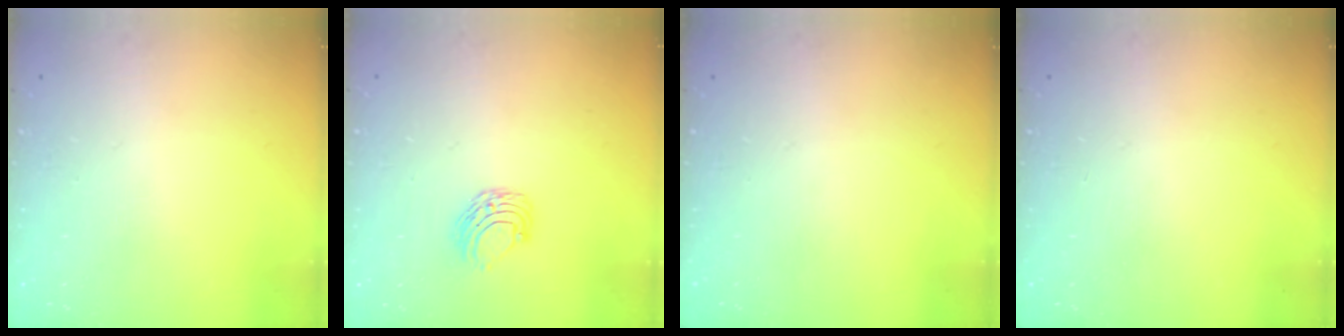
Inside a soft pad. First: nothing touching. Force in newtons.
{"total": 6.3, "press": 6.2, "slide": 0.6}
{"total": 0.0}
{"total": 0.0}